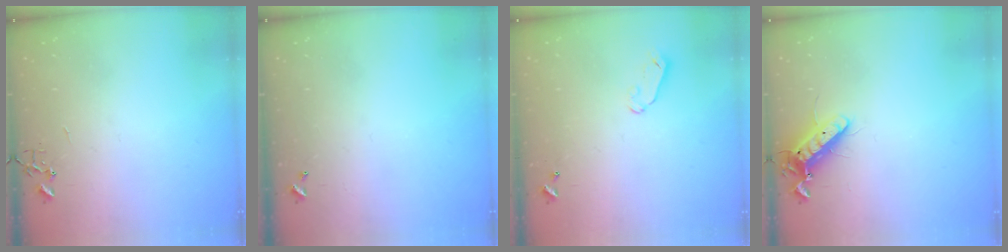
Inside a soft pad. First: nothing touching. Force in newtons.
{"total": 0.0}
{"total": 4.1, "press": 4.0, "slide": 0.4}
{"total": 11.8, "press": 11.6, "slide": 2.2}